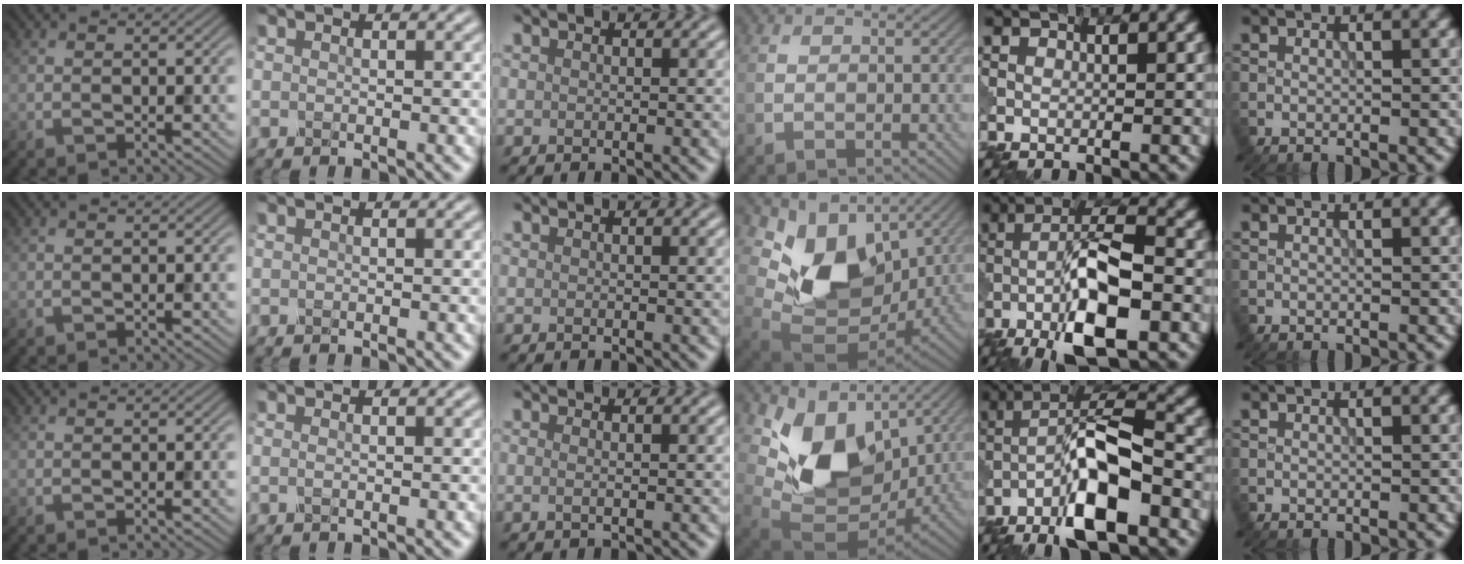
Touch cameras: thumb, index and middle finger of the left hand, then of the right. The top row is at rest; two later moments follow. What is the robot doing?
{"motion": "insert", "object": "pin"}